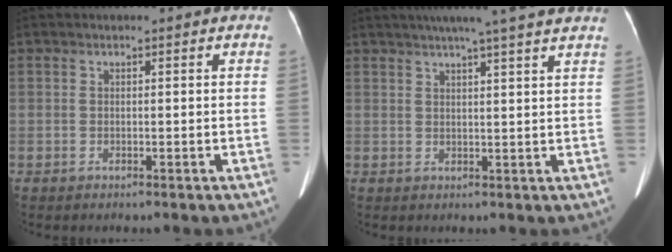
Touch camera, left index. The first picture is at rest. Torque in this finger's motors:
{"motor_torque": [0.37, -1.77, 0.03, 0.01]}